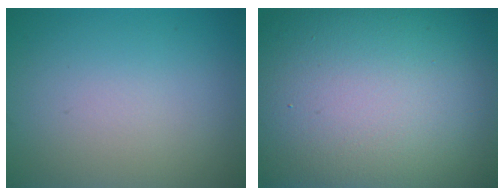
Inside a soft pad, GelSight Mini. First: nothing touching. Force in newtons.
{"total": 22.6, "press": 22.5, "slide": 0.6}